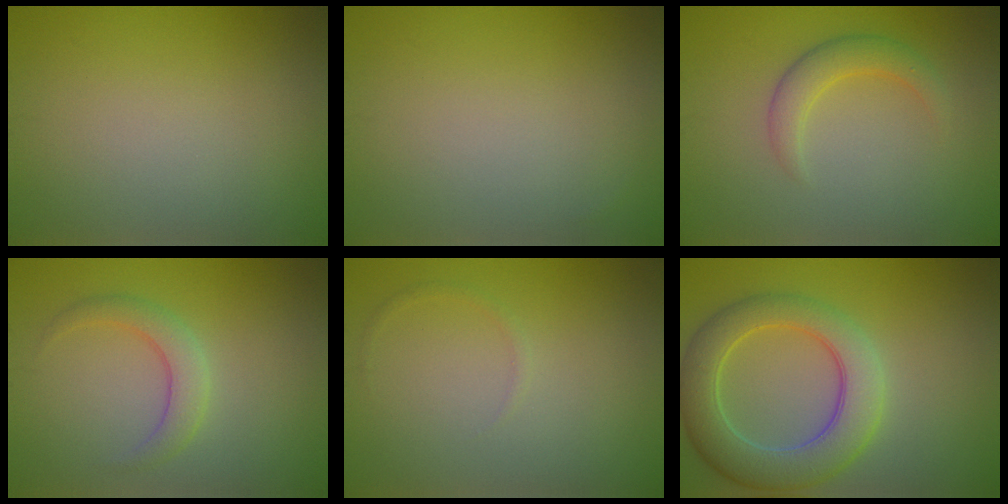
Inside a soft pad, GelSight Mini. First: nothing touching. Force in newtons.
{"total": 0.0}
{"total": 2.6, "press": 2.6, "slide": 0.0}
{"total": 2.4, "press": 2.4, "slide": 0.0}
{"total": 0.5, "press": 0.5, "slide": 0.0}
{"total": 6.8, "press": 6.8, "slide": 0.5}